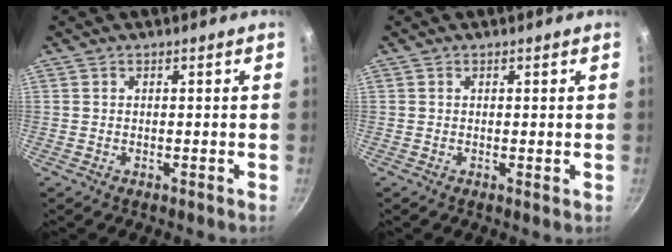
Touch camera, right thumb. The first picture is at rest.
{"total": 0.5, "force": [0.2, 0.1, 0.5], "torque": [-0.008, -0.002, 0.002]}